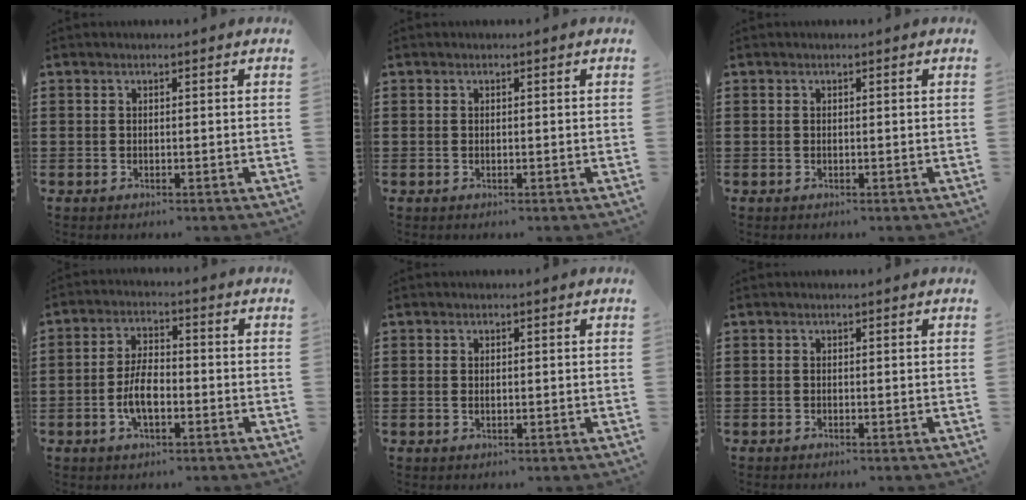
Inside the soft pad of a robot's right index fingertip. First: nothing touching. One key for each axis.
{"total": 0.0}
{"total": 0.0}
{"total": 5.7, "fx": -1.5, "fy": 2.6, "fz": 4.9, "tx": -0.110, "ty": -0.001, "tz": -0.034}
{"total": 0.8, "fx": 0.1, "fy": 0.4, "fz": 0.6, "tx": -0.014, "ty": 0.004, "tz": 0.001}
{"total": 0.0}